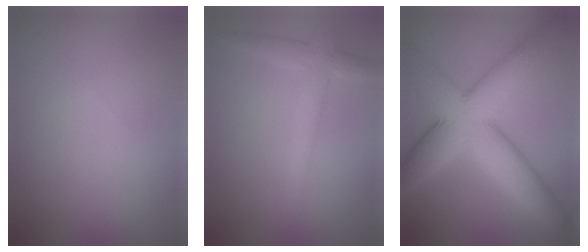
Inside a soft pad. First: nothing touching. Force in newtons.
{"total": 3.4, "press": 3.4, "slide": 0.3}
{"total": 10.7, "press": 10.7, "slide": 0.1}